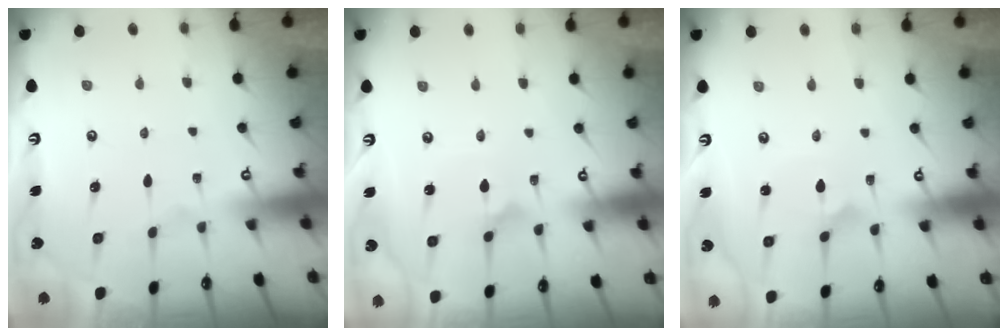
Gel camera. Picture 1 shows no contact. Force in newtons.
{"total": 5.0, "press": 4.9, "slide": 0.7}
{"total": 2.2, "press": 2.2, "slide": 0.1}